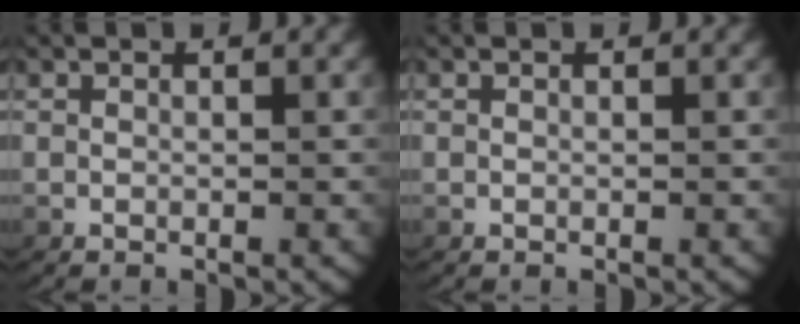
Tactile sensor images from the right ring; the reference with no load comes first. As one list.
[{"total": 0.0}]